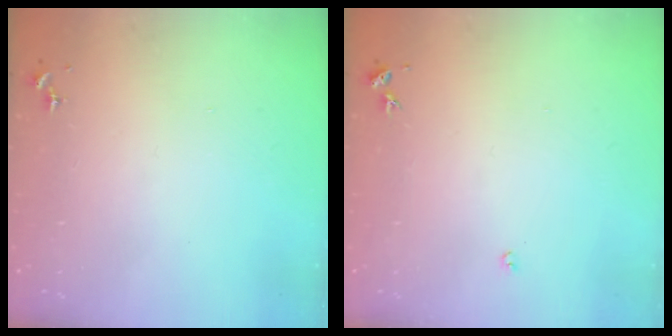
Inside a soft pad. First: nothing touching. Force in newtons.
{"total": 2.7, "press": 2.7, "slide": 0.5}